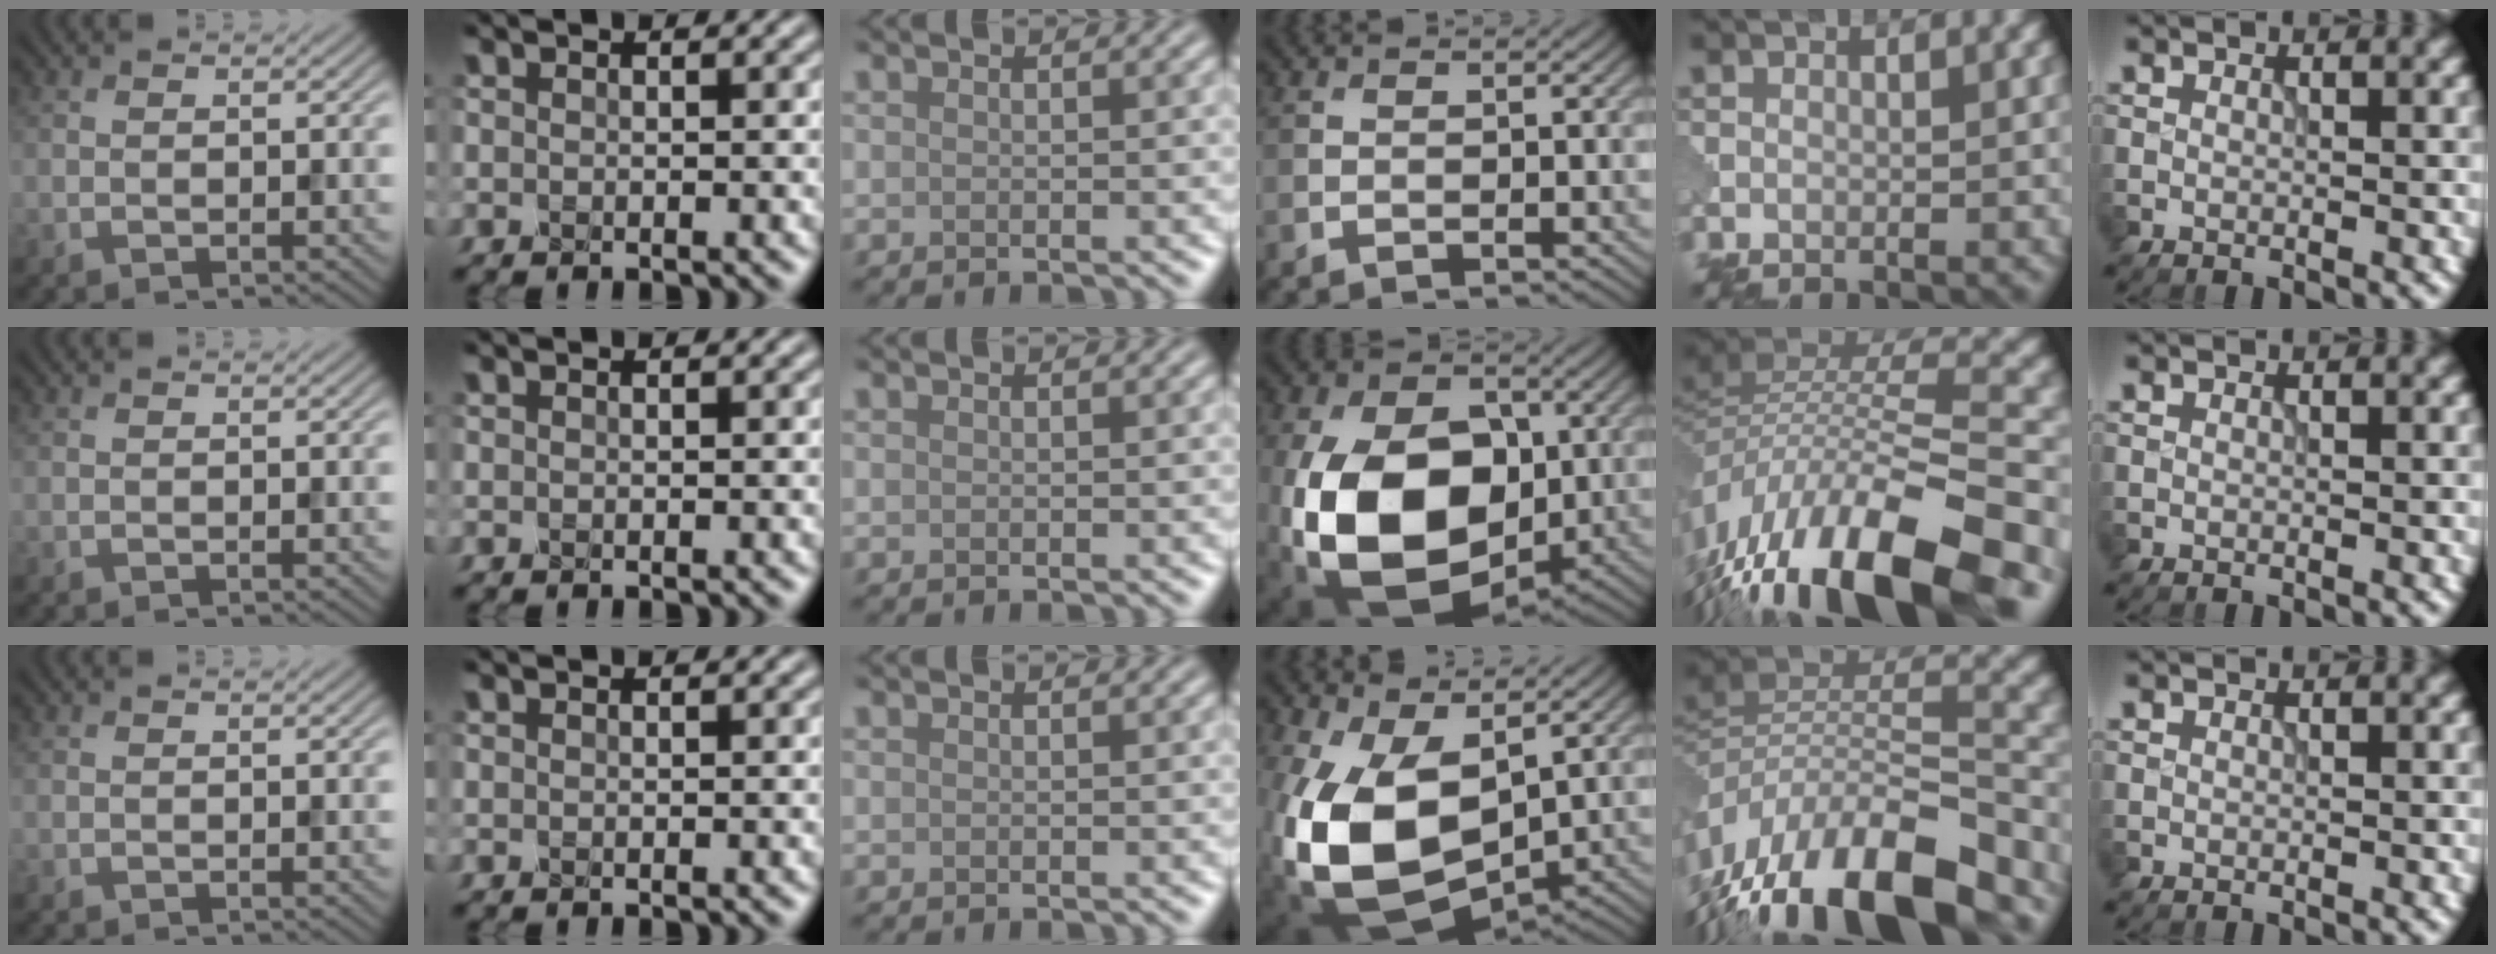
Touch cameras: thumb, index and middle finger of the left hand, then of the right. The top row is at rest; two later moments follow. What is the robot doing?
{"motion": "squeeze", "object": "foam earplug"}